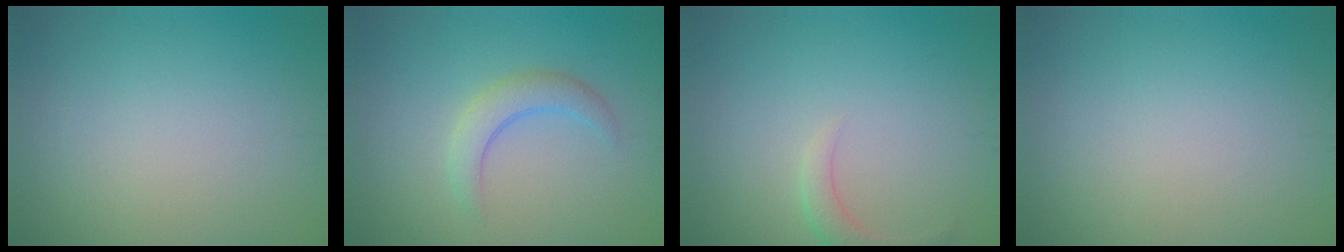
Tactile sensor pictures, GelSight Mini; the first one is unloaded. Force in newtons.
{"total": 2.6, "press": 2.6, "slide": 0.2}
{"total": 1.9, "press": 1.8, "slide": 0.1}
{"total": 0.0}